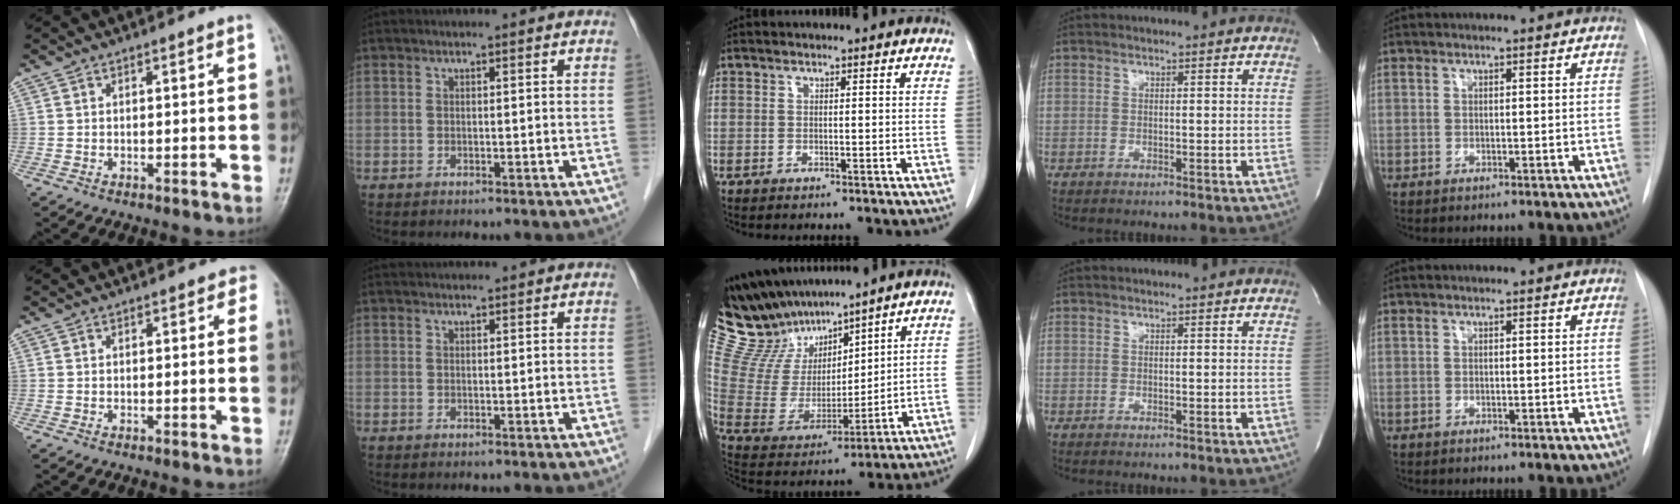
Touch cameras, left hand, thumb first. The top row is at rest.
{"thumb": {"total": 1.7, "force": [0.6, 1.2, 1.0], "torque": [0.016, 0.003, -0.003]}, "index": {"total": 3.2, "force": [3.1, 0.2, 0.7], "torque": [-0.008, 0.032, 0.045]}, "middle": {"total": 14.4, "force": [13.0, 4.8, 4.0], "torque": [-0.096, 0.015, 0.260]}}